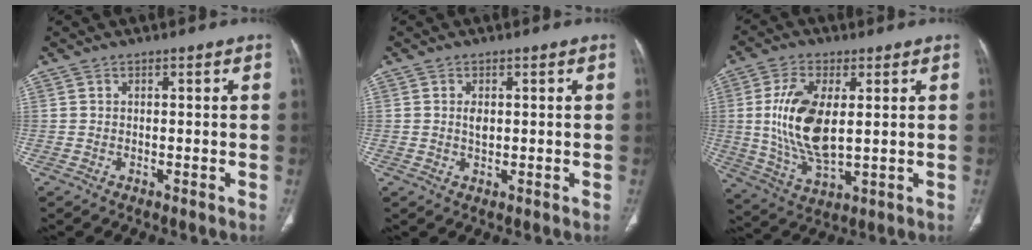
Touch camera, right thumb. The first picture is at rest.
{"total": 1.9, "force": [0.3, 1.1, 1.5], "torque": [-0.026, -0.002, 0.008]}
{"total": 13.9, "force": [1.7, 6.6, 12.1], "torque": [-0.245, -0.016, 0.040]}